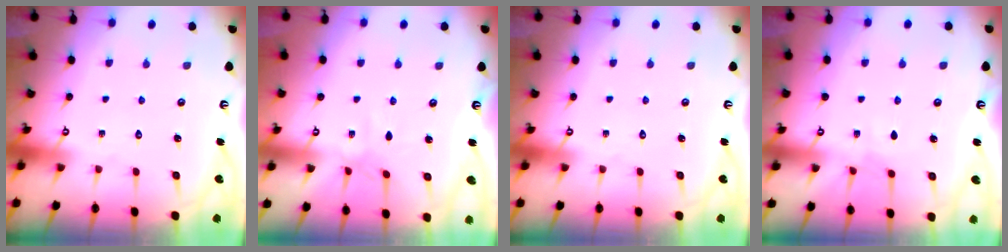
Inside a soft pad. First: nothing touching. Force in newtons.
{"total": 3.7, "press": 3.6, "slide": 0.4}
{"total": 0.0}
{"total": 3.7, "press": 3.6, "slide": 0.6}